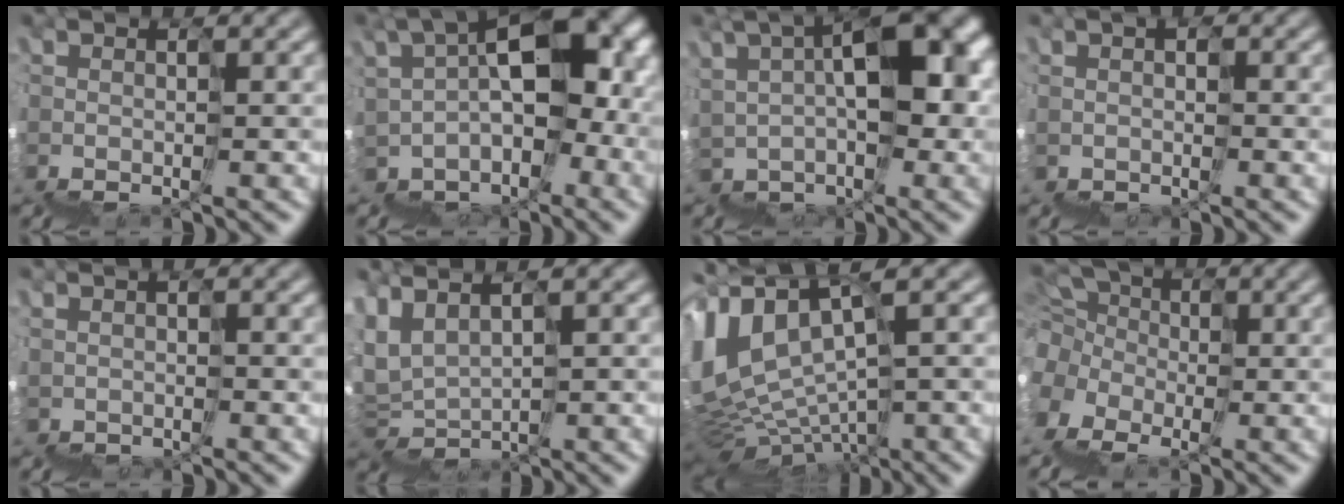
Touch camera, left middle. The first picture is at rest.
{"total": 8.8, "force": [2.4, 5.6, 6.3], "torque": [-0.105, 0.031, 0.035]}
{"total": 7.8, "force": [3.9, 4.2, 5.3], "torque": [-0.072, 0.034, 0.063]}
{"total": 1.2, "force": [-0.1, 1.2, 0.1], "torque": [-0.003, 0.001, -0.007]}
{"total": 0.9, "force": [0.3, 0.5, 0.7], "torque": [-0.005, 0.000, 0.006]}
{"total": 4.1, "force": [3.9, 0.1, -1.1], "torque": [-0.014, 0.034, 0.068]}
{"total": 5.3, "force": [3.6, 2.7, 3.0], "torque": [-0.092, 0.034, 0.066]}
{"total": 5.1, "force": [-1.3, 4.8, 1.4], "torque": [-0.031, 0.022, -0.026]}